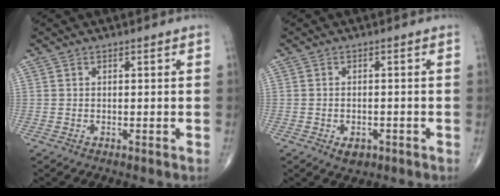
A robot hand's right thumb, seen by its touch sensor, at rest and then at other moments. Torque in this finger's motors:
{"motor_torque": [-0.21, 0.15, 0.16, 0.16, 0.07]}